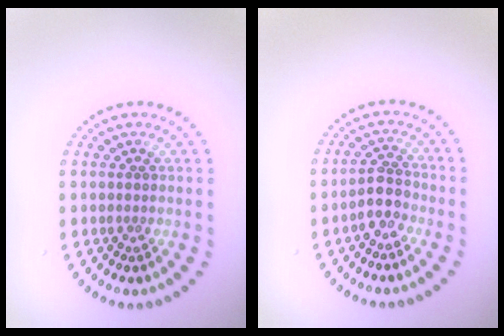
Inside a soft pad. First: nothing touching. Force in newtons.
{"total": 2.4, "press": 2.2, "slide": 1.0}